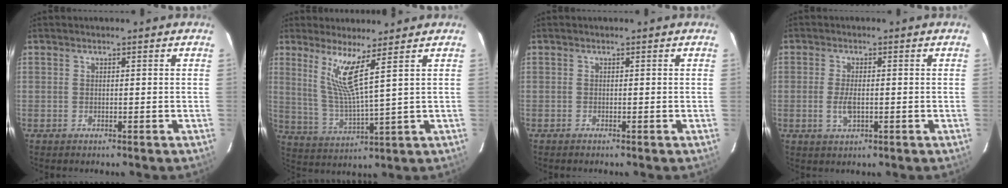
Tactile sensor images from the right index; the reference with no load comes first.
{"total": 7.9, "force": [4.7, -0.8, 6.4], "torque": [-0.121, -0.010, 0.098]}
{"total": 0.0}
{"total": 3.7, "force": [-0.8, 1.5, 3.2], "torque": [-0.065, -0.004, -0.014]}